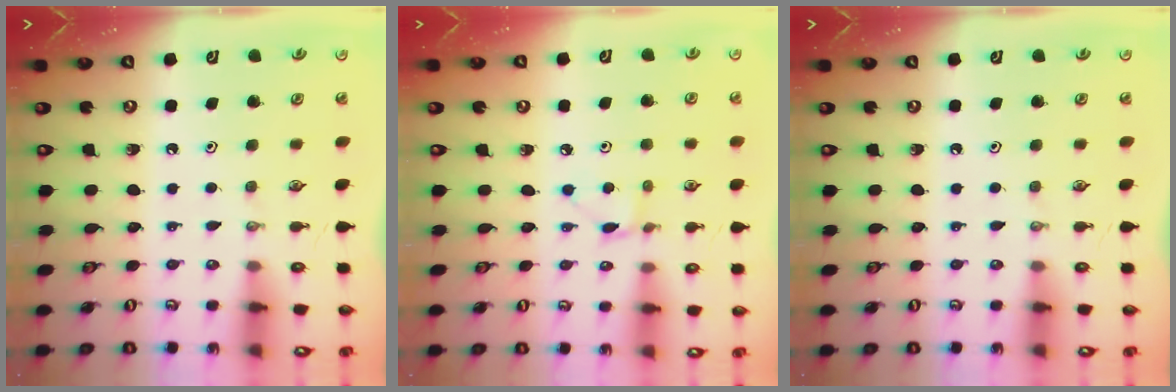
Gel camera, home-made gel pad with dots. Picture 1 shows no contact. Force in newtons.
{"total": 3.4, "press": 3.4, "slide": 0.5}
{"total": 0.0}